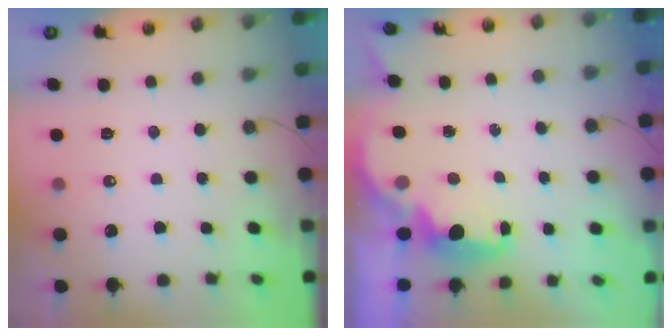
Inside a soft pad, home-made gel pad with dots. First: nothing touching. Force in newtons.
{"total": 2.1, "press": 2.1, "slide": 0.5}